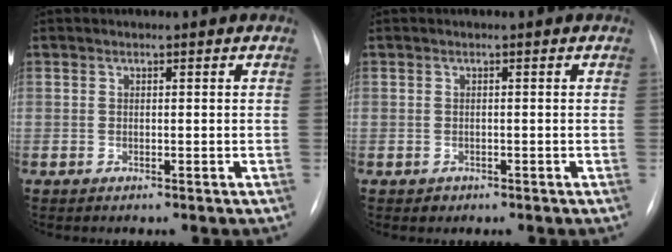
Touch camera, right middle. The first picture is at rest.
{"total": 0.8, "force": [-0.4, 0.7, 0.0], "torque": [-0.002, 0.003, -0.005]}